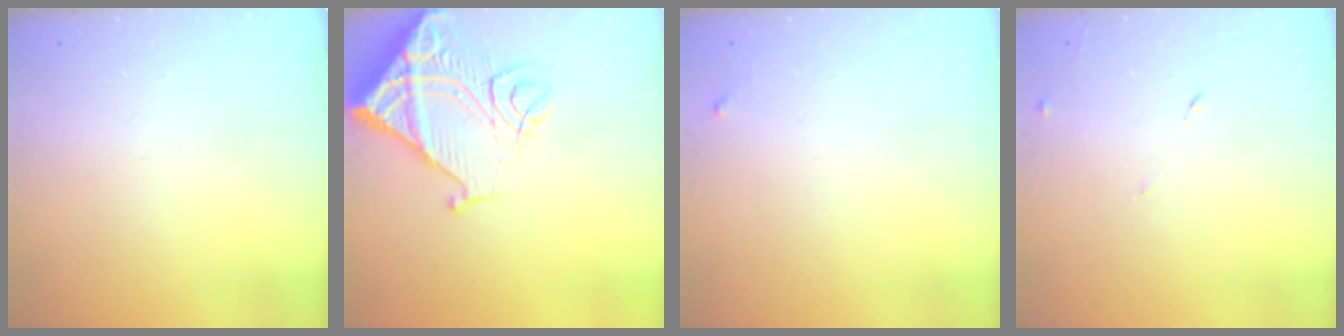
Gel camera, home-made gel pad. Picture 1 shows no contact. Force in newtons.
{"total": 15.3, "press": 15.2, "slide": 1.9}
{"total": 3.6, "press": 3.6, "slide": 0.4}
{"total": 6.7, "press": 6.7, "slide": 0.8}